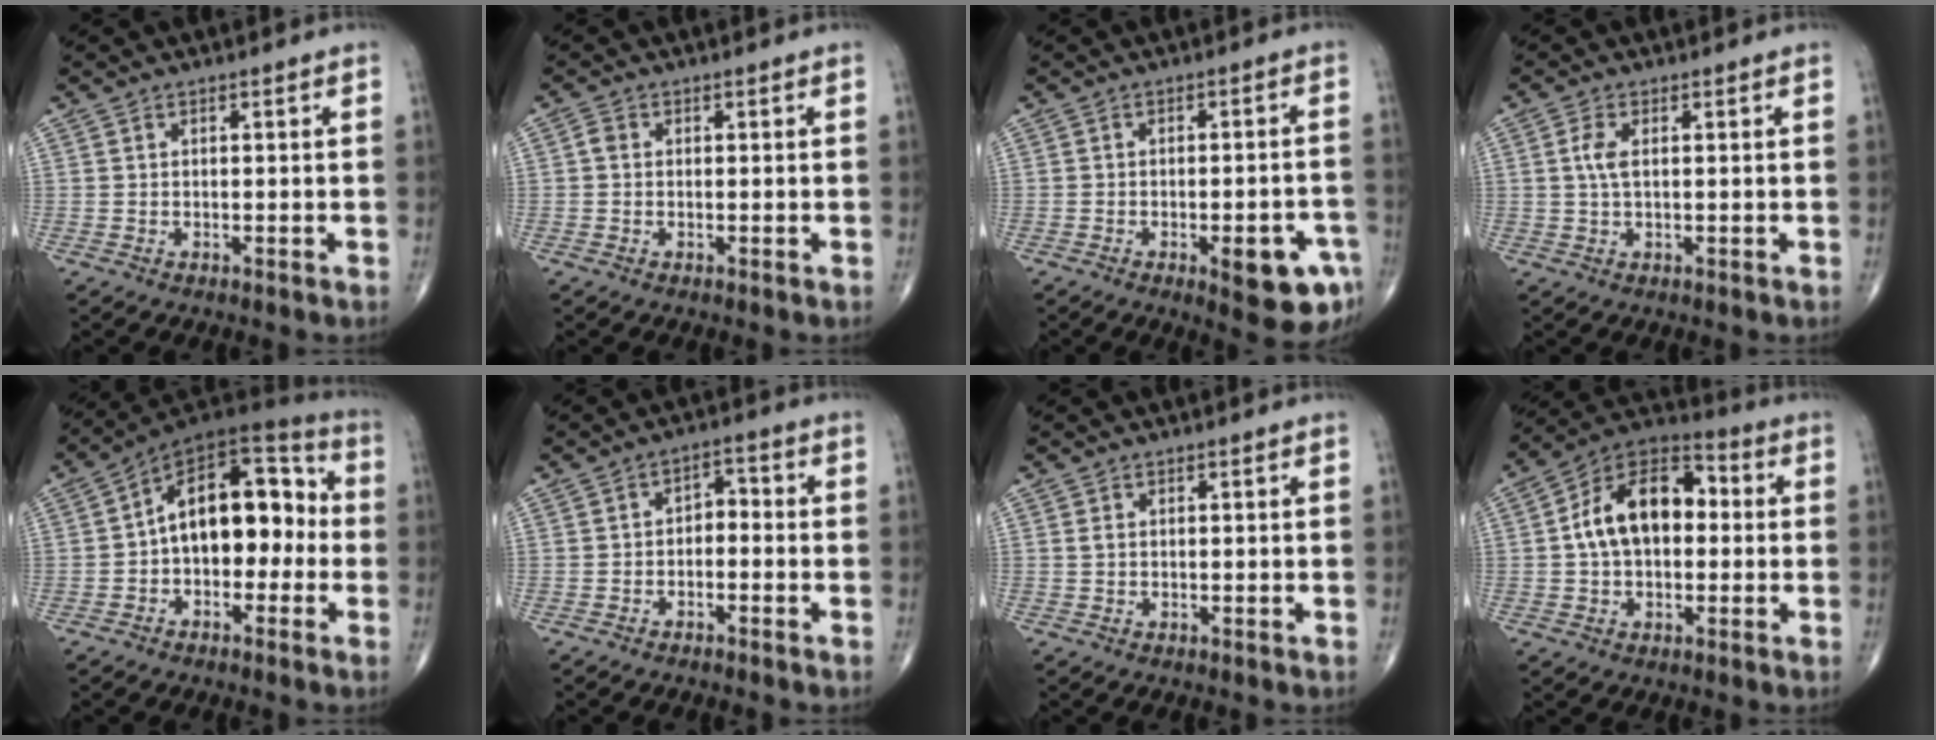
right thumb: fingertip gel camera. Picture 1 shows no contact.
{"total": 1.3, "force": [0.0, 1.0, 0.8], "torque": [-0.010, 0.002, -0.005]}
{"total": 10.0, "force": [-4.5, 3.1, 8.4], "torque": [-0.086, 0.019, -0.050]}
{"total": 3.0, "force": [0.5, 1.3, 2.7], "torque": [-0.068, 0.005, 0.009]}
{"total": 16.2, "force": [-0.9, 9.8, 13.0], "torque": [-0.156, 0.052, -0.029]}
{"total": 3.4, "force": [-1.3, 2.2, 2.2], "torque": [-0.020, 0.030, -0.031]}
{"total": 0.7, "force": [0.2, 0.4, 0.5], "torque": [-0.011, 0.003, 0.004]}
{"total": 15.4, "force": [1.1, 9.6, 12.0], "torque": [-0.177, 0.038, 0.004]}